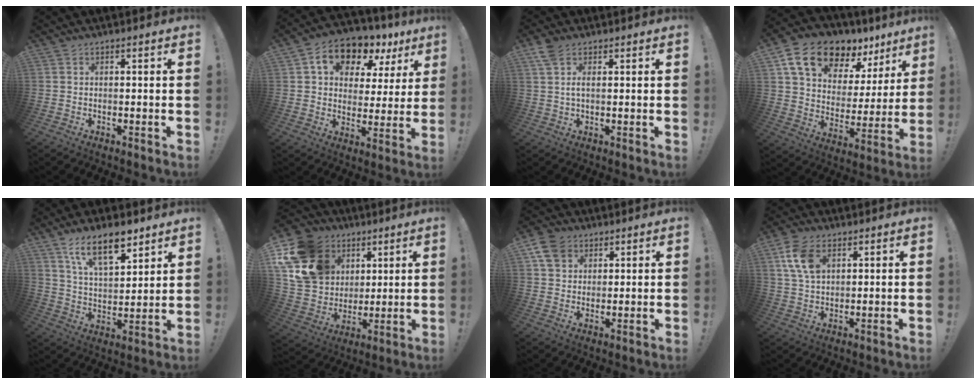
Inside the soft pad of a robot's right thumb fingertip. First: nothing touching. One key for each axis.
{"total": 12.4, "fx": 7.4, "fy": 7.5, "fz": 6.6, "tx": -0.109, "ty": -0.044, "tz": 0.130}
{"total": 3.7, "fx": 1.9, "fy": 1.6, "fz": 2.8, "tx": -0.055, "ty": -0.003, "tz": 0.034}
{"total": 17.0, "fx": 12.0, "fy": 8.5, "fz": 8.5, "tx": -0.147, "ty": -0.077, "tz": 0.219}
{"total": 13.8, "fx": 9.5, "fy": 5.3, "fz": 8.6, "tx": -0.140, "ty": -0.049, "tz": 0.167}
{"total": 20.7, "fx": 8.2, "fy": 16.5, "fz": 9.4, "tx": -0.174, "ty": -0.030, "tz": 0.186}
{"total": 8.6, "fx": 4.6, "fy": 6.5, "fz": 3.2, "tx": -0.042, "ty": -0.023, "tz": 0.089}
{"total": 9.9, "fx": 4.0, "fy": 6.2, "fz": 6.6, "tx": -0.130, "ty": -0.003, "tz": 0.078}